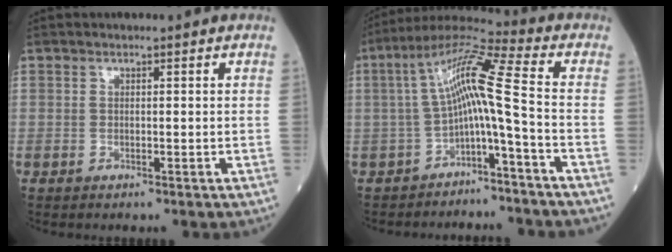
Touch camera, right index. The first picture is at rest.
{"total": 9.7, "force": [-1.8, -0.1, 9.6], "torque": [-0.175, 0.040, -0.034]}